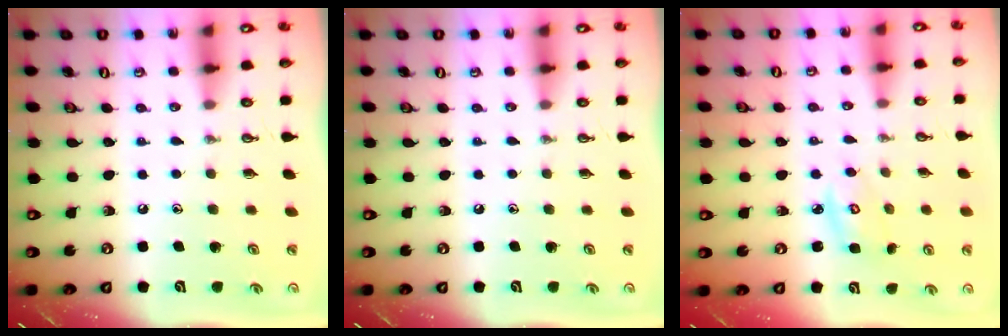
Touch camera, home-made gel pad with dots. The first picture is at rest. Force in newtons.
{"total": 0.0}
{"total": 3.8, "press": 3.8, "slide": 0.3}